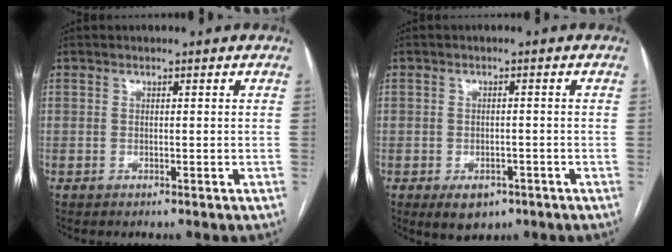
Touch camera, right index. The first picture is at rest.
{"total": 4.2, "force": [-2.4, 2.8, 2.2], "torque": [-0.028, -0.001, -0.023]}